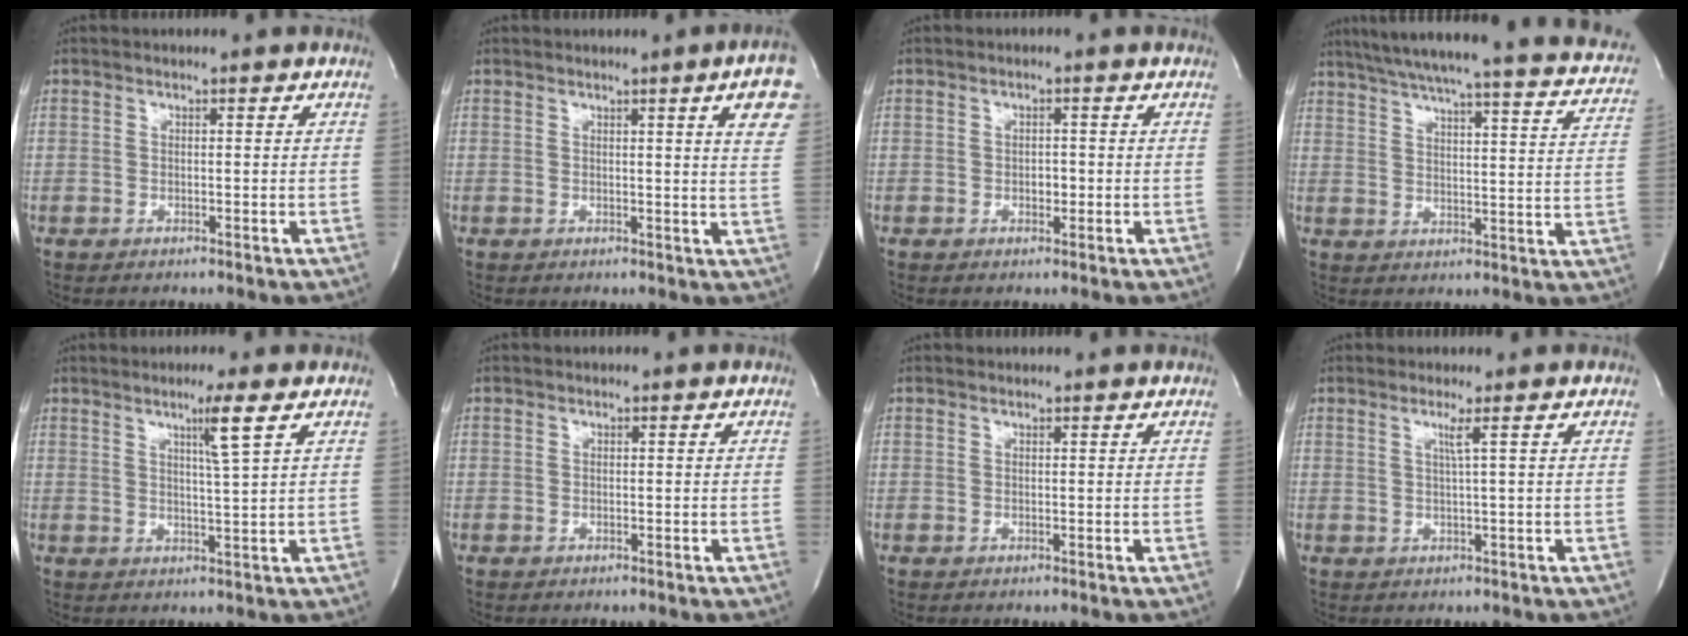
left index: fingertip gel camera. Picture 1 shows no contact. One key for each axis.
{"total": 6.2, "fx": 3.0, "fy": -0.2, "fz": 5.4, "tx": -0.062, "ty": -0.015, "tz": 0.023}
{"total": 1.4, "fx": -0.3, "fy": 0.9, "fz": 1.0, "tx": -0.015, "ty": 0.003, "tz": -0.003}
{"total": 28.2, "fx": 24.7, "fy": 2.9, "fz": 13.3, "tx": -0.200, "ty": -0.034, "tz": 0.296}
{"total": 4.4, "fx": 2.2, "fy": -1.2, "fz": 3.6, "tx": -0.063, "ty": -0.012, "tz": 0.041}
{"total": 0.0}
{"total": 0.8, "fx": 0.8, "fy": 0.1, "fz": 0.0, "tx": -0.007, "ty": 0.008, "tz": 0.014}
{"total": 1.8, "fx": 0.6, "fy": -0.8, "fz": 1.4, "tx": -0.029, "ty": -0.006, "tz": 0.016}